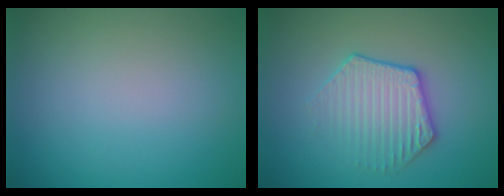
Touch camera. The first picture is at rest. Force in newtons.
{"total": 3.5, "press": 3.1, "slide": 1.6}